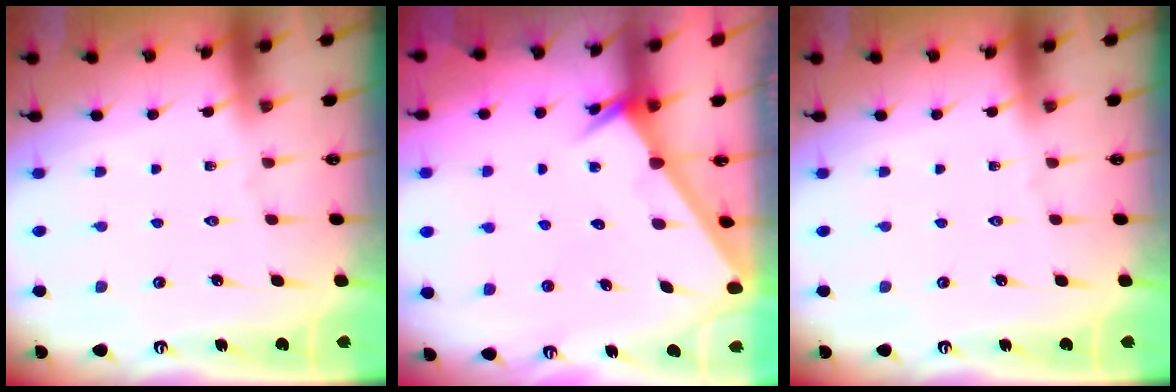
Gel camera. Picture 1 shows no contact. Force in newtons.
{"total": 2.6, "press": 2.6, "slide": 0.0}
{"total": 0.0}